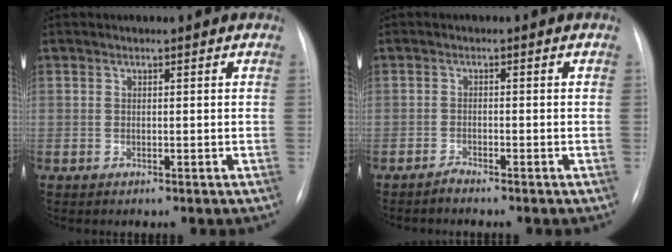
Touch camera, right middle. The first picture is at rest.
{"total": 1.2, "force": [-1.2, -0.1, 0.3], "torque": [-0.008, -0.003, -0.023]}